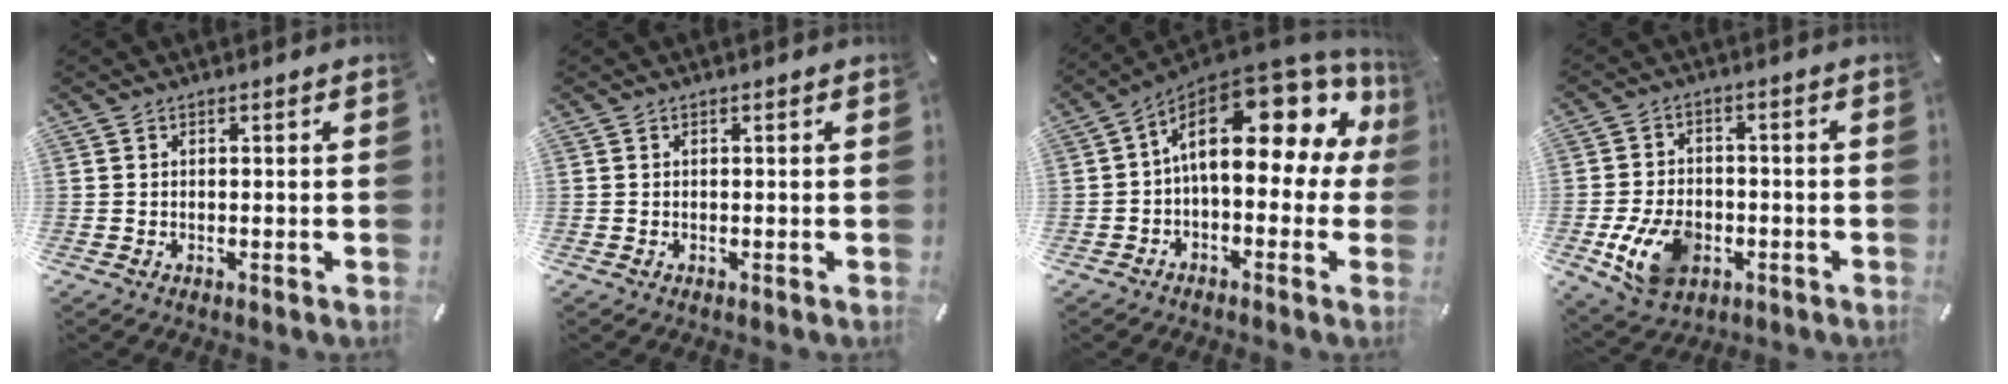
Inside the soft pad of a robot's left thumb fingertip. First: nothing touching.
{"total": 0.0}
{"total": 20.4, "force": [6.5, 10.0, 16.6], "torque": [-0.253, -0.049, 0.109]}
{"total": 11.3, "force": [-3.8, 7.9, 7.2], "torque": [-0.156, 0.006, -0.067]}